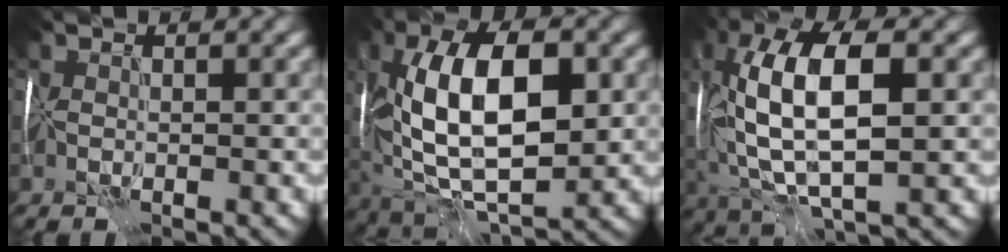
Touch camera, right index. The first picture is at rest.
{"total": 12.7, "force": [1.2, 6.1, 11.0], "torque": [-0.196, 0.007, 0.018]}
{"total": 11.9, "force": [1.1, 5.0, 10.8], "torque": [-0.215, 0.013, 0.019]}